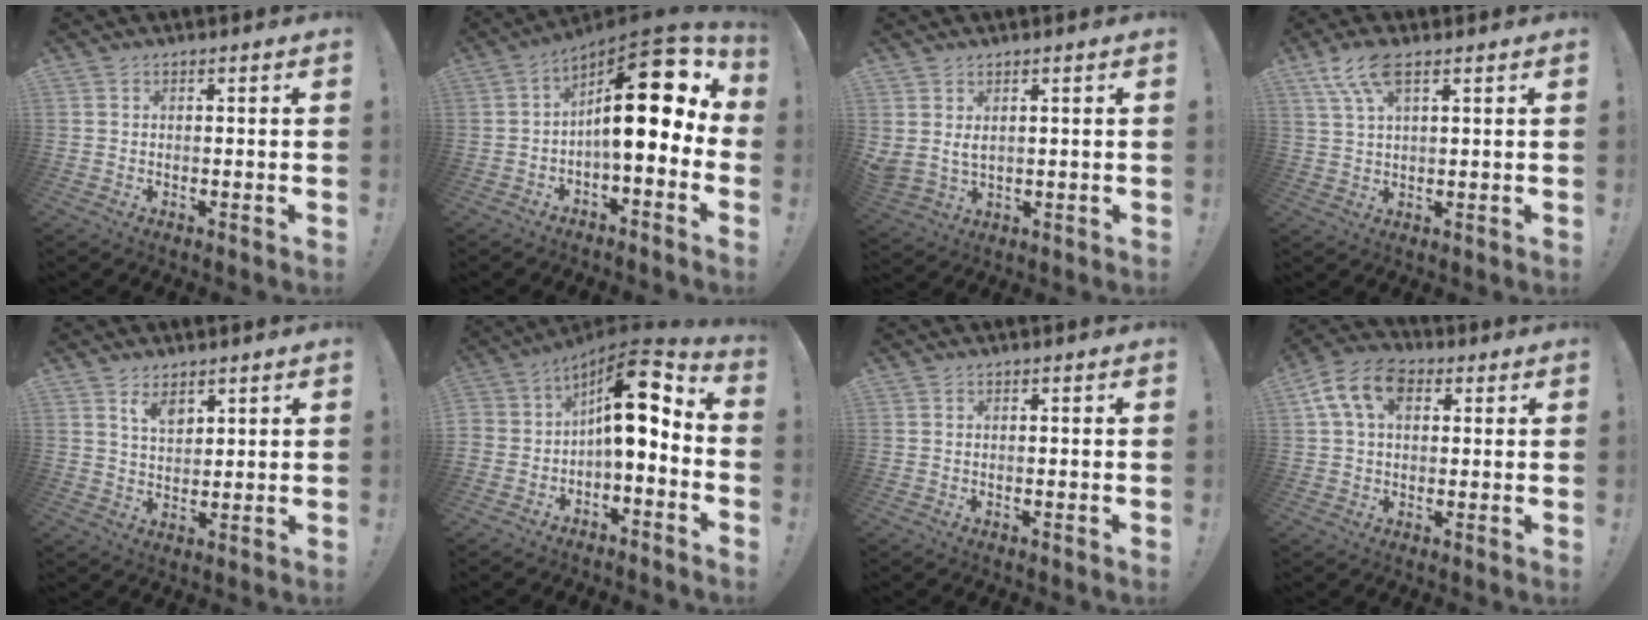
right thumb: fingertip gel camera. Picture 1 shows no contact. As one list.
[{"total": 19.1, "force": [3.9, 6.8, 17.5], "torque": [-0.261, -0.024, 0.067]}, {"total": 4.0, "force": [2.5, 2.1, 2.3], "torque": [-0.039, -0.012, 0.048]}, {"total": 8.1, "force": [4.5, 2.8, 6.1], "torque": [-0.112, -0.008, 0.085]}, {"total": 5.4, "force": [3.7, 2.7, 2.8], "torque": [-0.043, -0.021, 0.066]}, {"total": 12.5, "force": [2.0, 6.6, 10.4], "torque": [-0.153, -0.004, 0.033]}, {"total": 0.0}, {"total": 11.3, "force": [3.7, 7.4, 7.7], "torque": [-0.134, 0.005, 0.071]}]